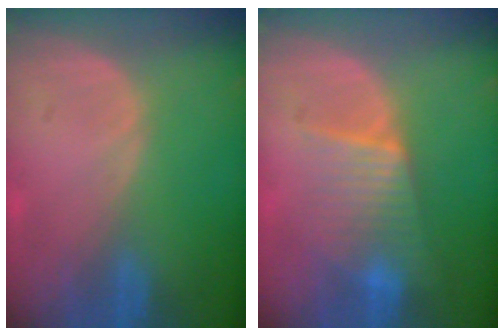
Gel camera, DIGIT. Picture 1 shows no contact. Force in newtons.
{"total": 6.3, "press": 6.2, "slide": 0.8}